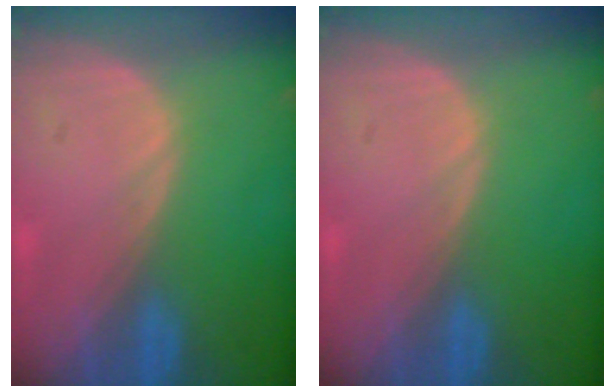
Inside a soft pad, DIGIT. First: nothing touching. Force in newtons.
{"total": 0.0}